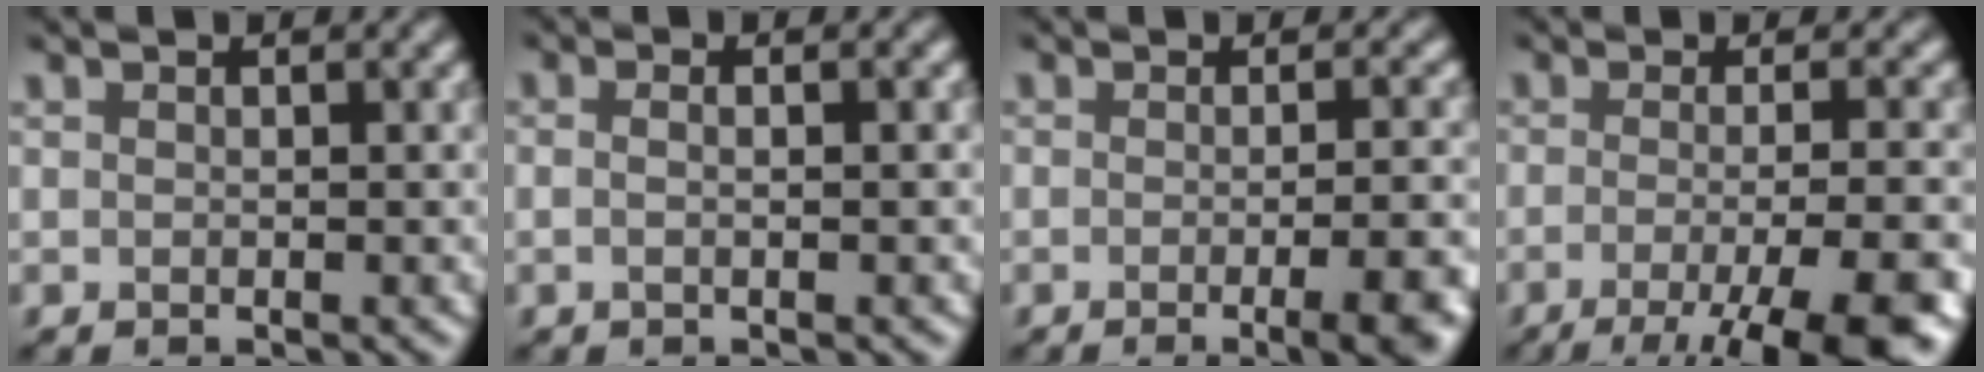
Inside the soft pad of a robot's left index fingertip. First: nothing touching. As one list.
[{"total": 3.3, "force": [0.8, 1.6, 2.7], "torque": [-0.015, 0.013, -0.021]}, {"total": 6.8, "force": [-2.9, 2.3, 5.8], "torque": [-0.046, 0.005, -0.032]}, {"total": 10.5, "force": [-5.3, 2.9, 8.6], "torque": [-0.101, -0.006, -0.073]}]